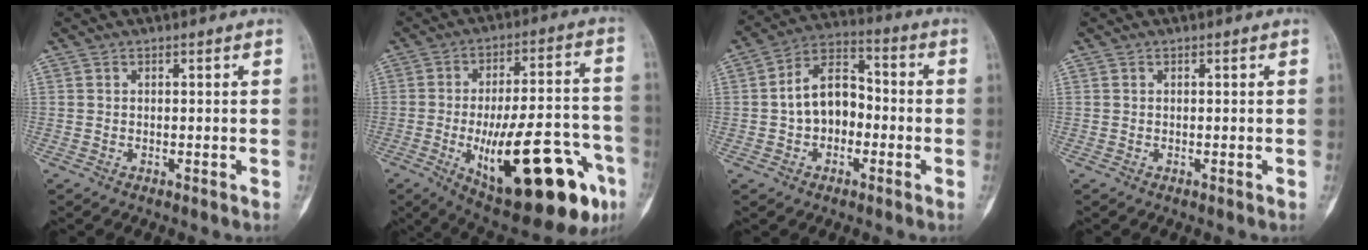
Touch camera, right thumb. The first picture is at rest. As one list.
[{"total": 27.4, "force": [-10.3, 9.5, 23.5], "torque": [-0.298, 0.033, -0.130]}, {"total": 10.8, "force": [-1.3, 7.5, 7.6], "torque": [-0.101, 0.041, -0.037]}, {"total": 0.0}]